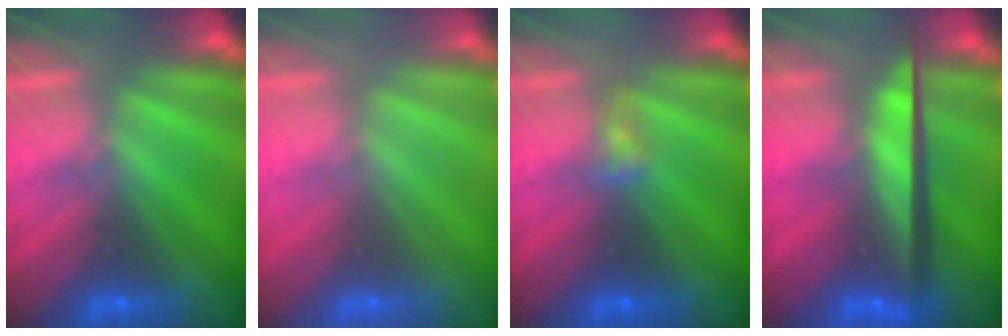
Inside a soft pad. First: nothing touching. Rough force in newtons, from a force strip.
{"total": 3.2}
{"total": 3.0}
{"total": 11.6}